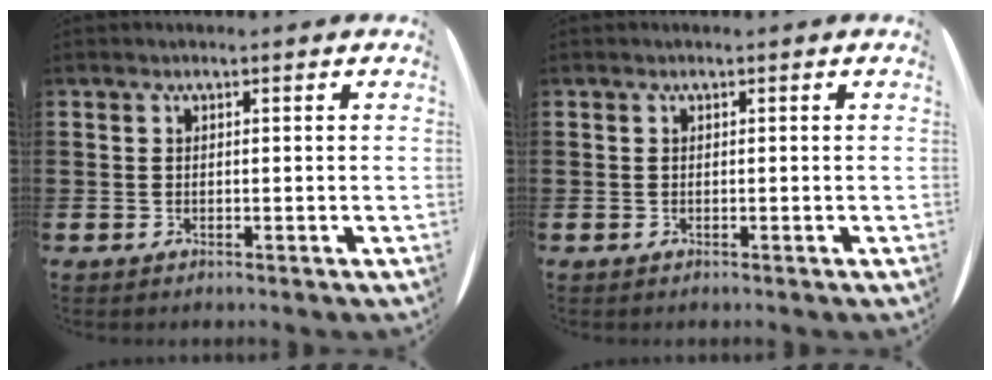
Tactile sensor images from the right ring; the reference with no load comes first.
{"total": 0.0}